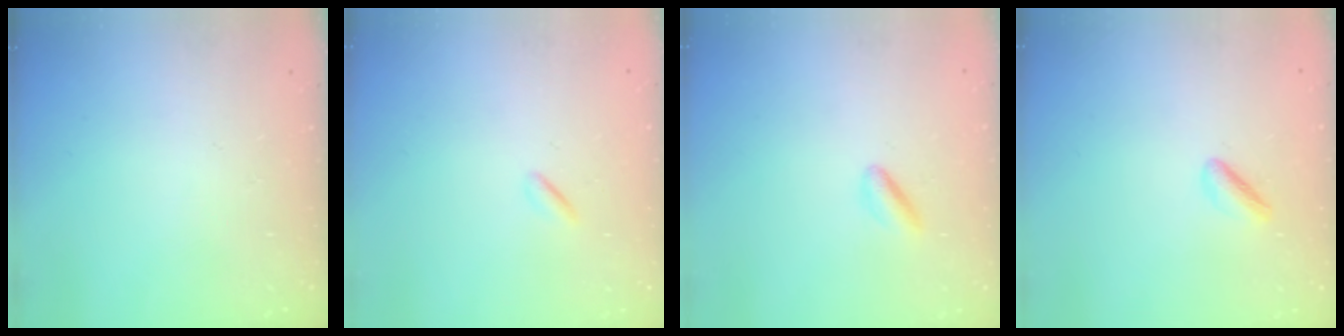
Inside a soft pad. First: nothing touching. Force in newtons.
{"total": 0.0}
{"total": 3.0, "press": 2.9, "slide": 0.6}
{"total": 1.9, "press": 1.6, "slide": 1.1}